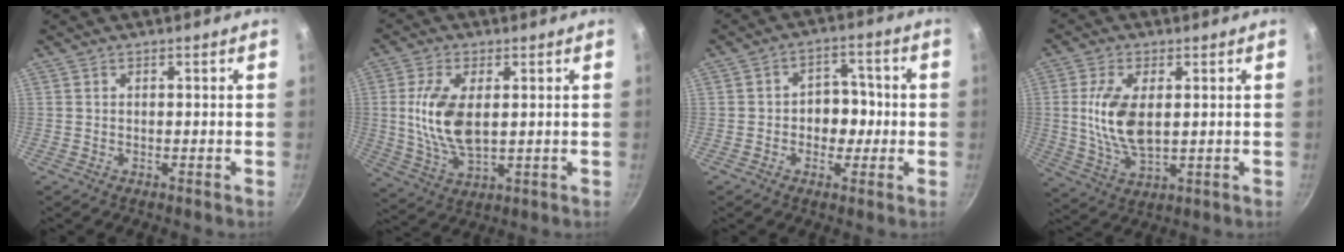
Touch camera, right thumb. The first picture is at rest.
{"total": 11.7, "force": [1.3, 6.0, 10.0], "torque": [-0.194, -0.007, 0.029]}
{"total": 6.9, "force": [-0.9, 5.5, 4.0], "torque": [-0.002, 0.017, -0.019]}
{"total": 11.1, "force": [1.2, 5.6, 9.4], "torque": [-0.183, -0.007, 0.027]}